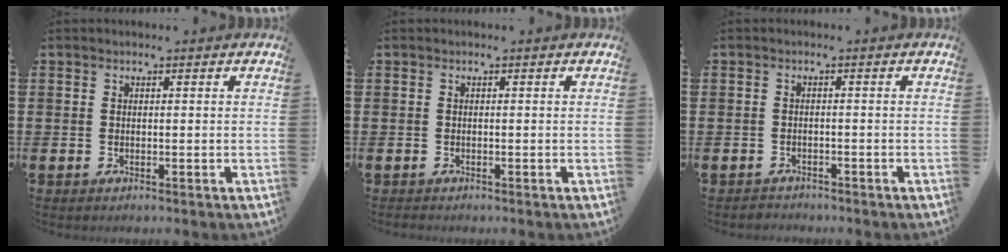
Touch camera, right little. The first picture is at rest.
{"total": 0.0}
{"total": 0.9, "force": [-0.8, 0.2, -0.3], "torque": [0.002, 0.002, -0.018]}